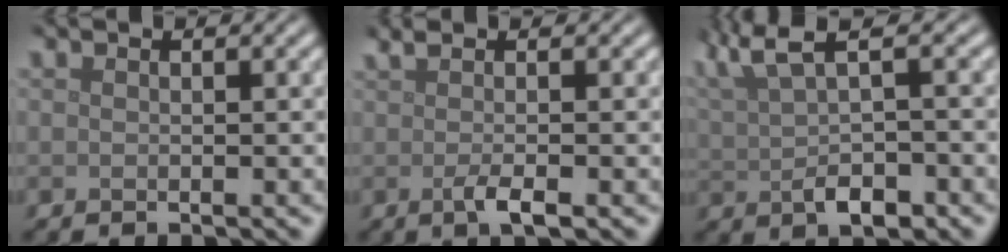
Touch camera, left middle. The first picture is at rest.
{"total": 2.5, "force": [0.0, 0.7, 2.4], "torque": [-0.040, 0.001, -0.003]}
{"total": 6.1, "force": [2.1, 2.3, 5.2], "torque": [-0.102, 0.011, 0.039]}